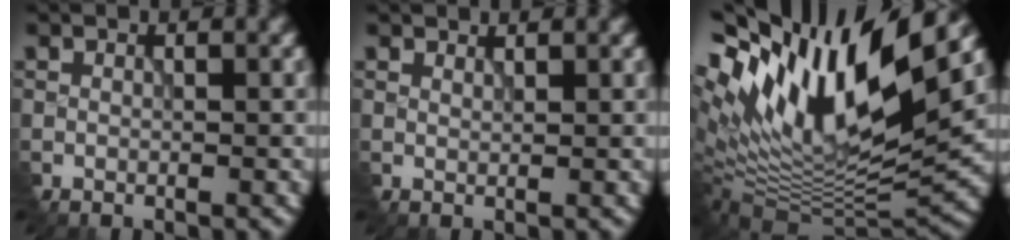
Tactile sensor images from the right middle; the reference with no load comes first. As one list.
[{"total": 1.5, "force": [1.4, 0.4, 0.2], "torque": [-0.006, 0.003, 0.023]}, {"total": 15.4, "force": [6.7, 4.9, 12.9], "torque": [-0.258, 0.024, 0.113]}]